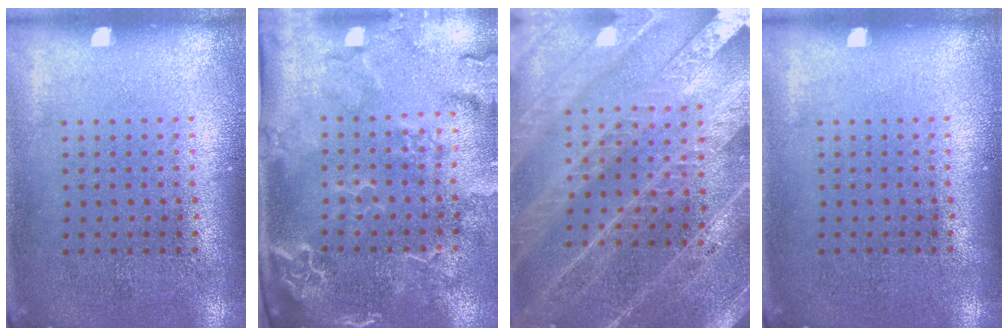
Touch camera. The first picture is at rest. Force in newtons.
{"total": 2.9, "press": 2.4, "slide": 1.6}
{"total": 4.2, "press": 3.8, "slide": 1.8}
{"total": 0.0}